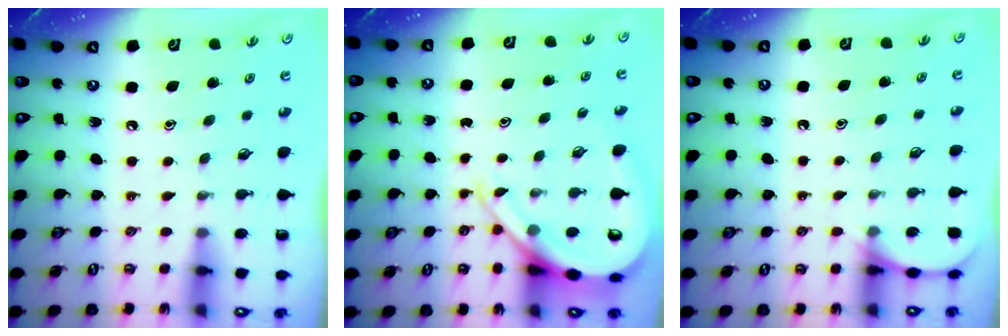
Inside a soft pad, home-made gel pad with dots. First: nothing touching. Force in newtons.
{"total": 9.9, "press": 9.8, "slide": 1.0}
{"total": 5.8, "press": 5.8, "slide": 0.7}